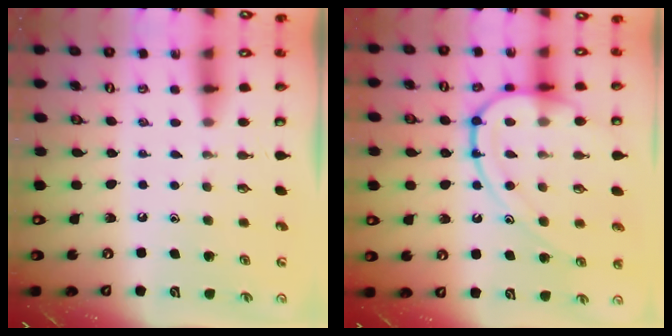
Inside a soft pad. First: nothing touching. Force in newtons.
{"total": 14.1, "press": 14.0, "slide": 1.6}